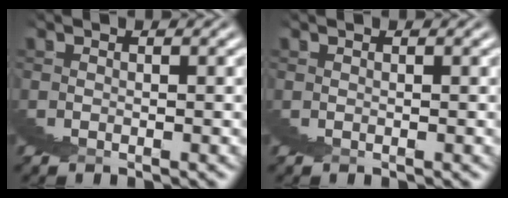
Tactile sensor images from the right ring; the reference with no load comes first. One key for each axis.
{"total": 0.0}